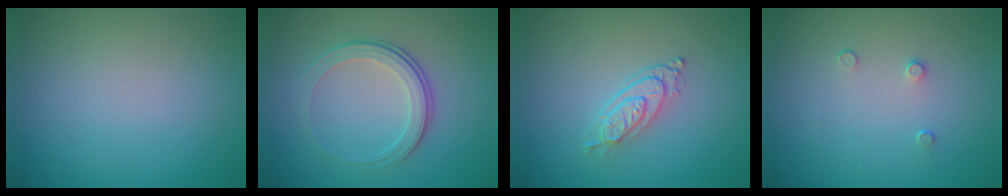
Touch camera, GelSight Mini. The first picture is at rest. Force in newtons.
{"total": 3.9, "press": 2.7, "slide": 2.9}
{"total": 2.7, "press": 2.1, "slide": 1.7}
{"total": 0.8, "press": 0.4, "slide": 0.6}